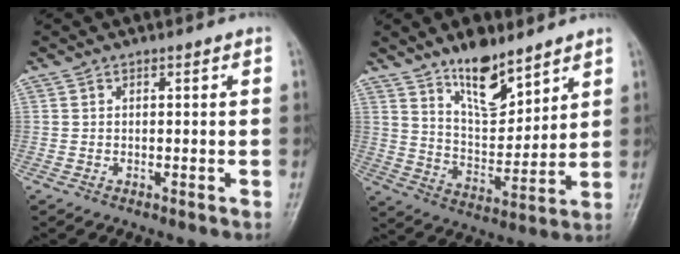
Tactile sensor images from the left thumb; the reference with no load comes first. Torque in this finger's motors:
{"motor_torque": [1.79, 0.86, 0.91, -1.13, 0.07]}